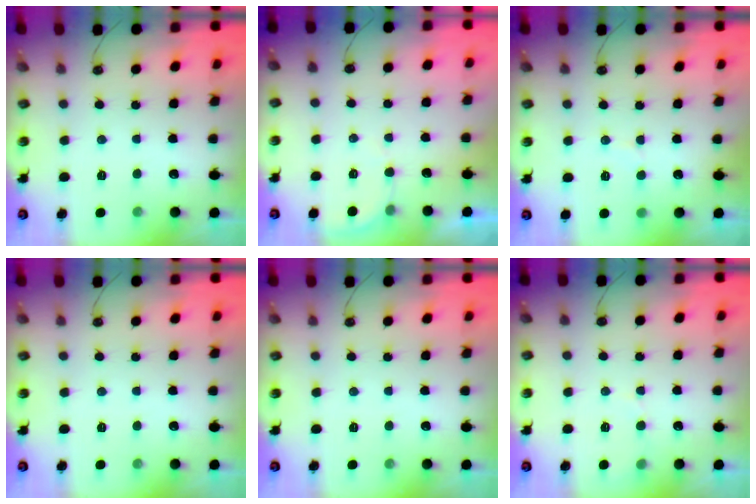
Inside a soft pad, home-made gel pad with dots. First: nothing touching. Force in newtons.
{"total": 2.8, "press": 2.8, "slide": 0.3}
{"total": 5.3, "press": 5.3, "slide": 0.9}
{"total": 0.0}
{"total": 0.0}
{"total": 3.9, "press": 3.8, "slide": 0.4}